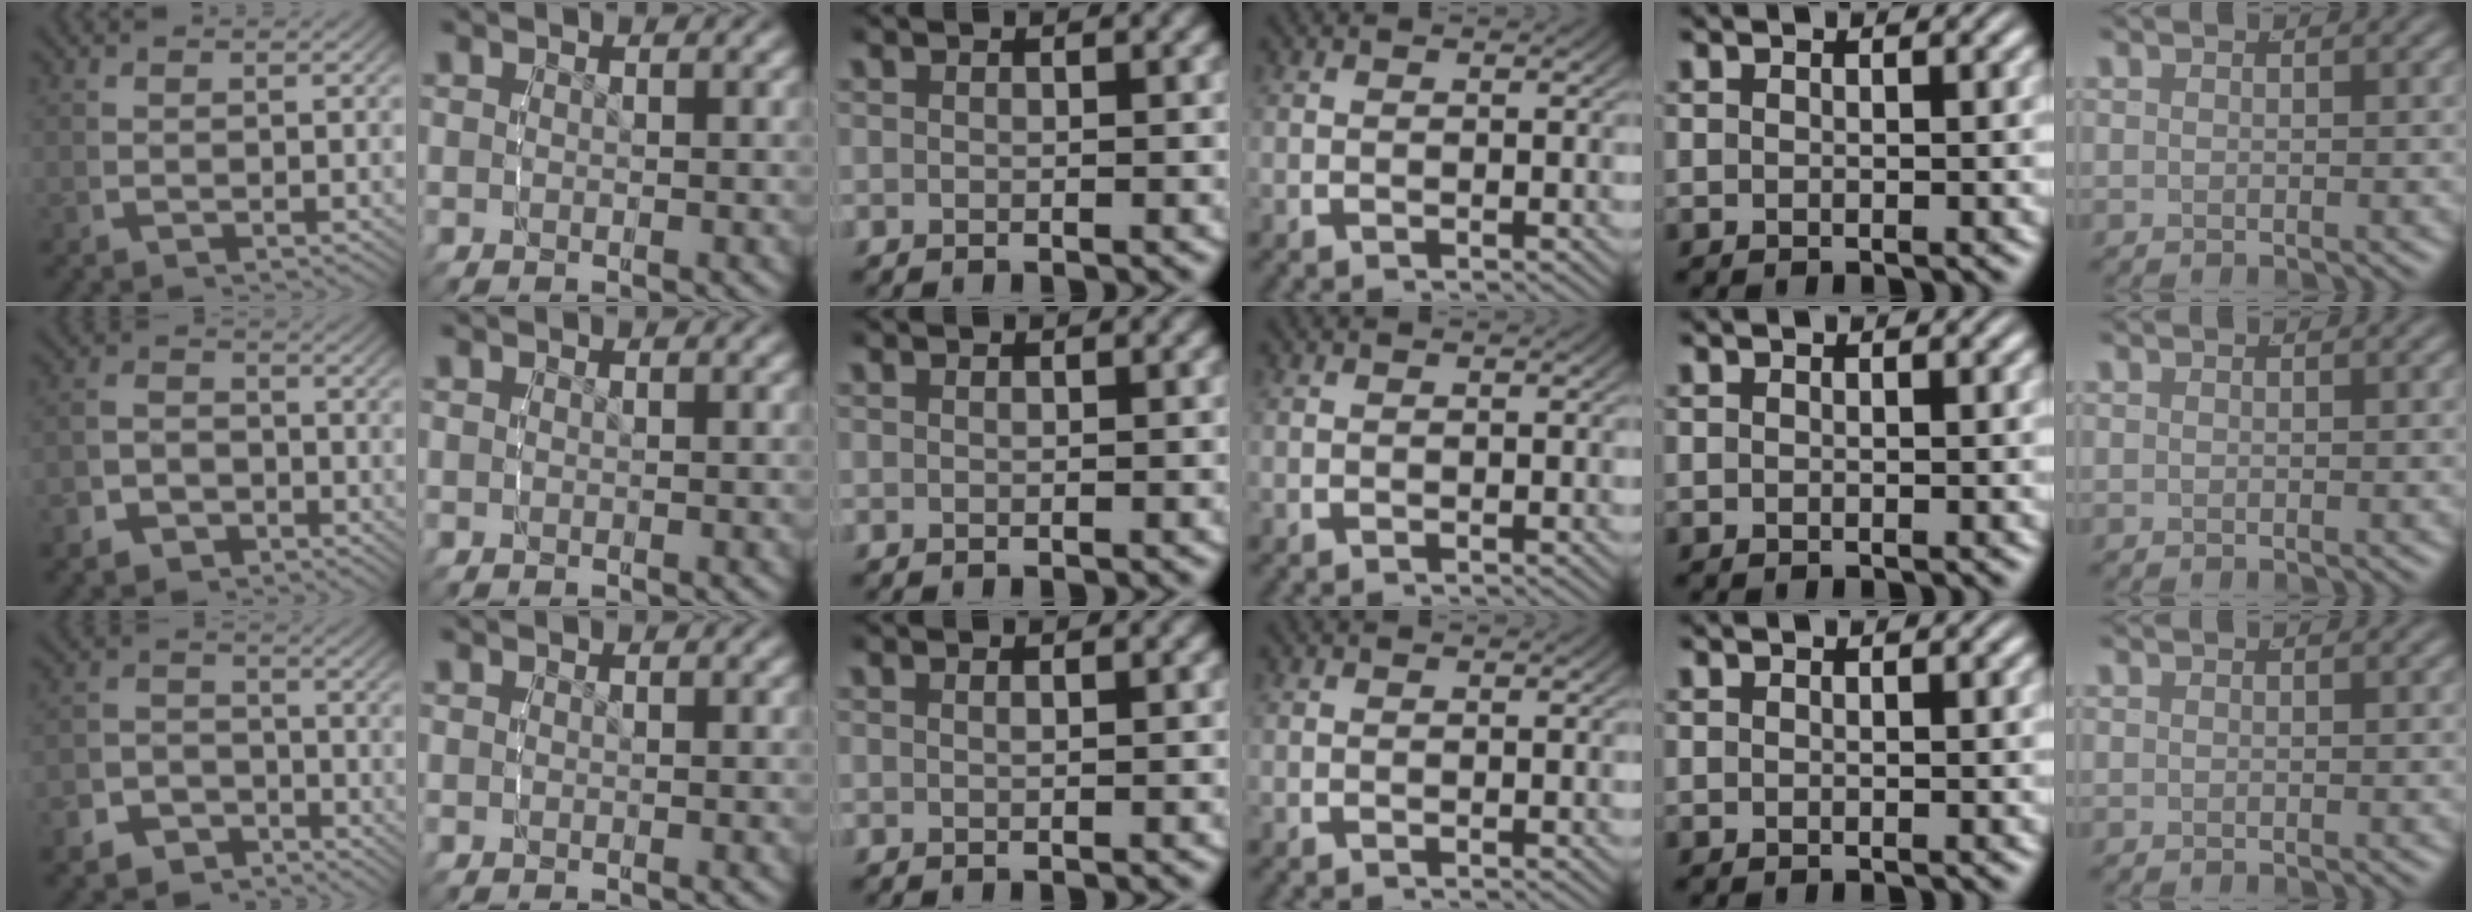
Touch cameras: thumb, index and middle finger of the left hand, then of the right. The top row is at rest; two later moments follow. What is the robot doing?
{"motion": "lift_and_place", "object": "sponge"}